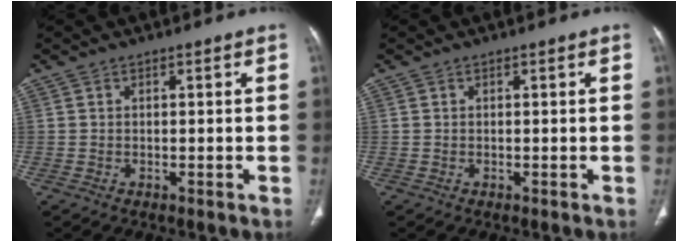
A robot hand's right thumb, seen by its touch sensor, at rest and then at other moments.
{"total": 0.0}